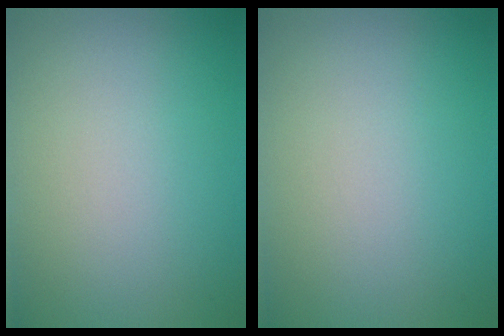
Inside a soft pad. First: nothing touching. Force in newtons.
{"total": 0.0}